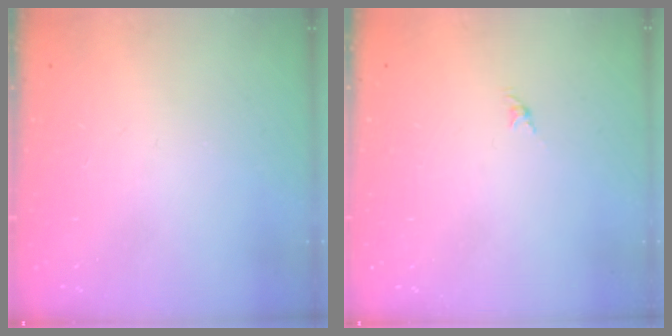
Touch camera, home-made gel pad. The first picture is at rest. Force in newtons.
{"total": 0.0}